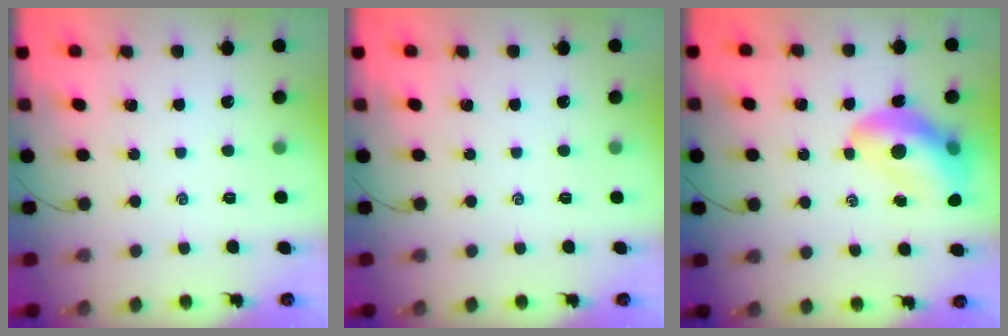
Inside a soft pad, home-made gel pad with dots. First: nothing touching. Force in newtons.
{"total": 1.1, "press": 0.9, "slide": 0.5}
{"total": 12.8, "press": 12.3, "slide": 3.6}